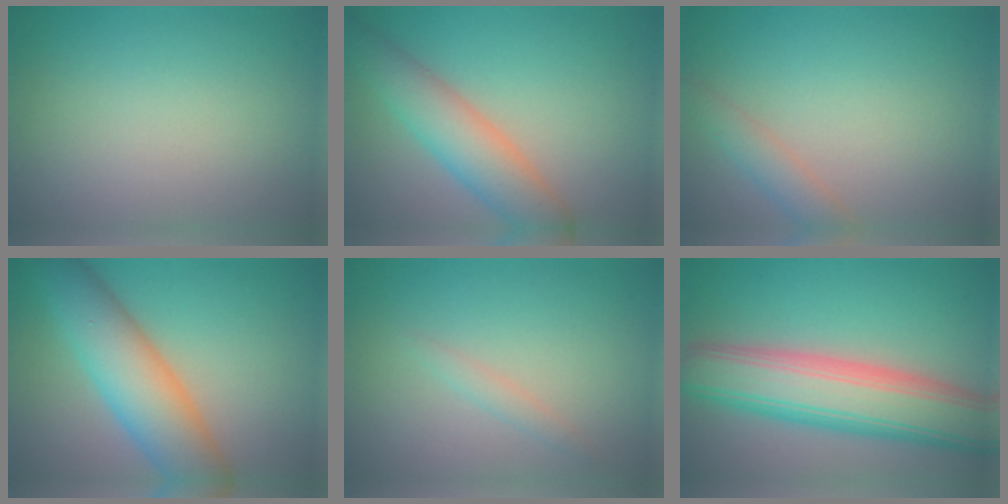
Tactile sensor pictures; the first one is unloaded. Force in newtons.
{"total": 5.4, "press": 5.4, "slide": 0.1}
{"total": 2.1, "press": 2.1, "slide": 0.2}
{"total": 8.1, "press": 8.1, "slide": 0.3}
{"total": 1.1, "press": 1.1, "slide": 0.2}
{"total": 9.7, "press": 9.7, "slide": 1.1}